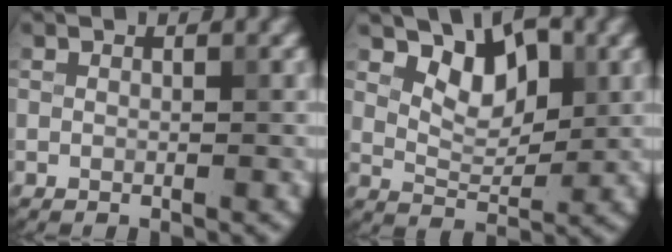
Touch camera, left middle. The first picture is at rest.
{"total": 4.8, "force": [2.5, 2.6, 3.2], "torque": [-0.052, -0.006, 0.035]}